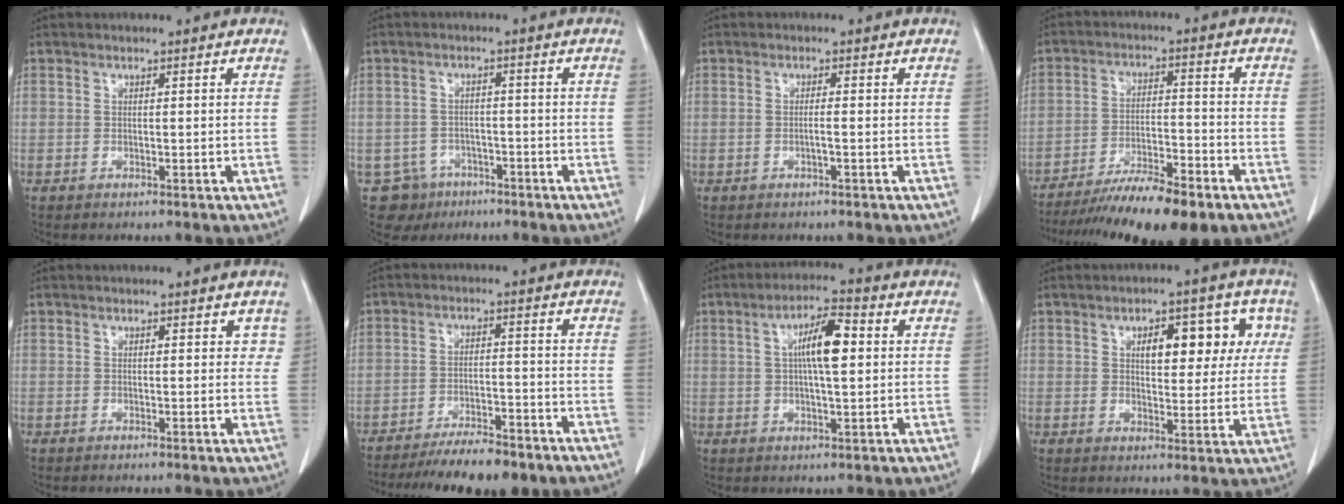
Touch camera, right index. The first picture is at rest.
{"total": 5.5, "force": [-3.3, 4.4, -0.2], "torque": [0.006, 0.009, -0.047]}
{"total": 1.1, "force": [-0.4, -0.2, 1.0], "torque": [-0.020, 0.000, -0.006]}
{"total": 13.8, "force": [-10.7, 1.8, 8.6], "torque": [-0.143, -0.019, -0.175]}
{"total": 2.1, "force": [1.0, 1.2, 1.4], "torque": [-0.007, 0.001, 0.008]}
{"total": 10.3, "force": [-8.5, 2.4, 5.4], "torque": [-0.078, -0.010, -0.134]}
{"total": 7.7, "force": [1.5, 1.5, 7.4], "torque": [-0.132, 0.014, 0.023]}
{"total": 9.5, "force": [3.3, 4.4, 7.8], "torque": [-0.096, 0.024, 0.046]}